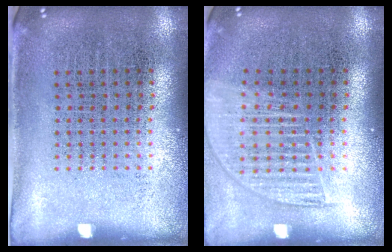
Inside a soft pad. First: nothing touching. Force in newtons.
{"total": 1.4, "press": 1.3, "slide": 0.5}